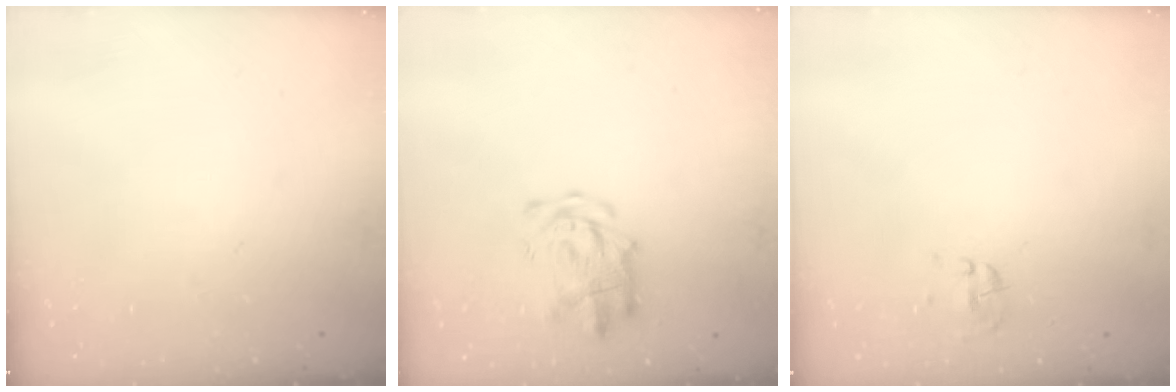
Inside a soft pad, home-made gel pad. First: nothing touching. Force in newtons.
{"total": 6.0, "press": 5.9, "slide": 1.3}
{"total": 1.1, "press": 1.0, "slide": 0.5}